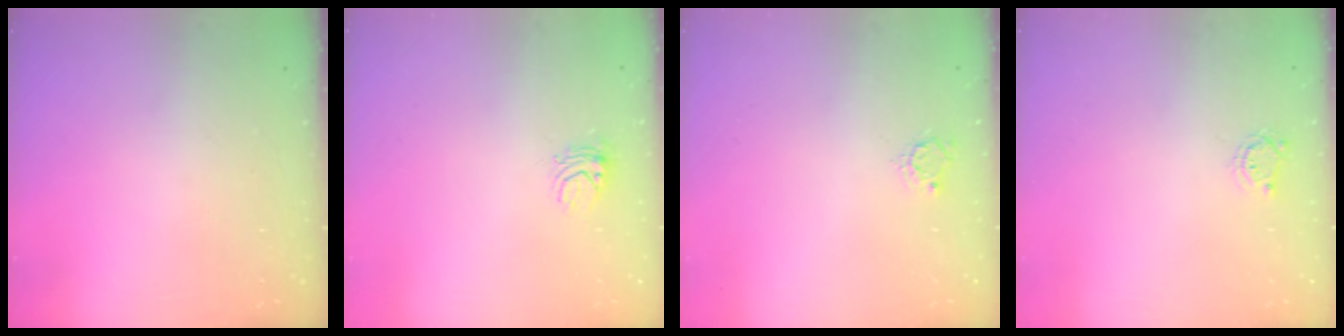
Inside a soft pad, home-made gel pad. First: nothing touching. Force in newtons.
{"total": 4.9, "press": 4.9, "slide": 0.6}
{"total": 4.9, "press": 4.9, "slide": 0.1}
{"total": 4.1, "press": 4.1, "slide": 0.5}